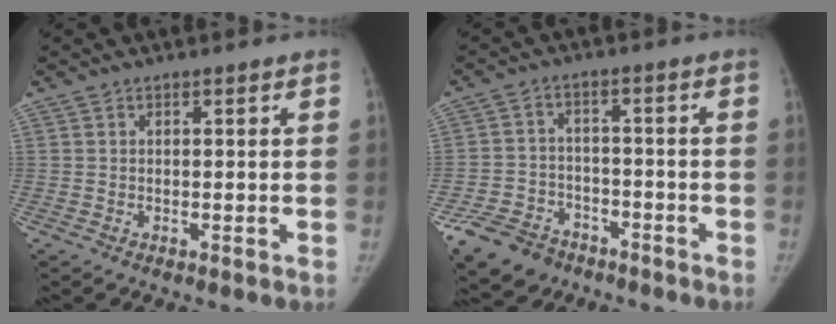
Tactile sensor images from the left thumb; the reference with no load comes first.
{"total": 10.8, "force": [-7.4, 7.1, 3.2], "torque": [-0.058, 0.036, -0.125]}